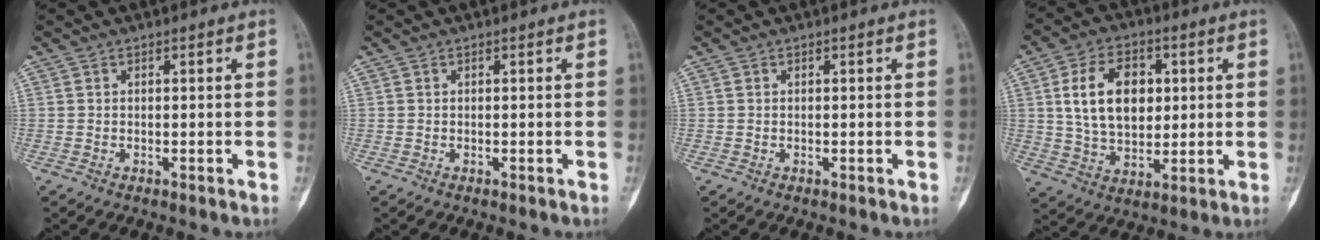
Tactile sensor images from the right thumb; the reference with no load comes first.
{"total": 0.0}
{"total": 0.0}
{"total": 13.9, "force": [2.8, 9.1, 10.1], "torque": [-0.145, -0.006, 0.053]}